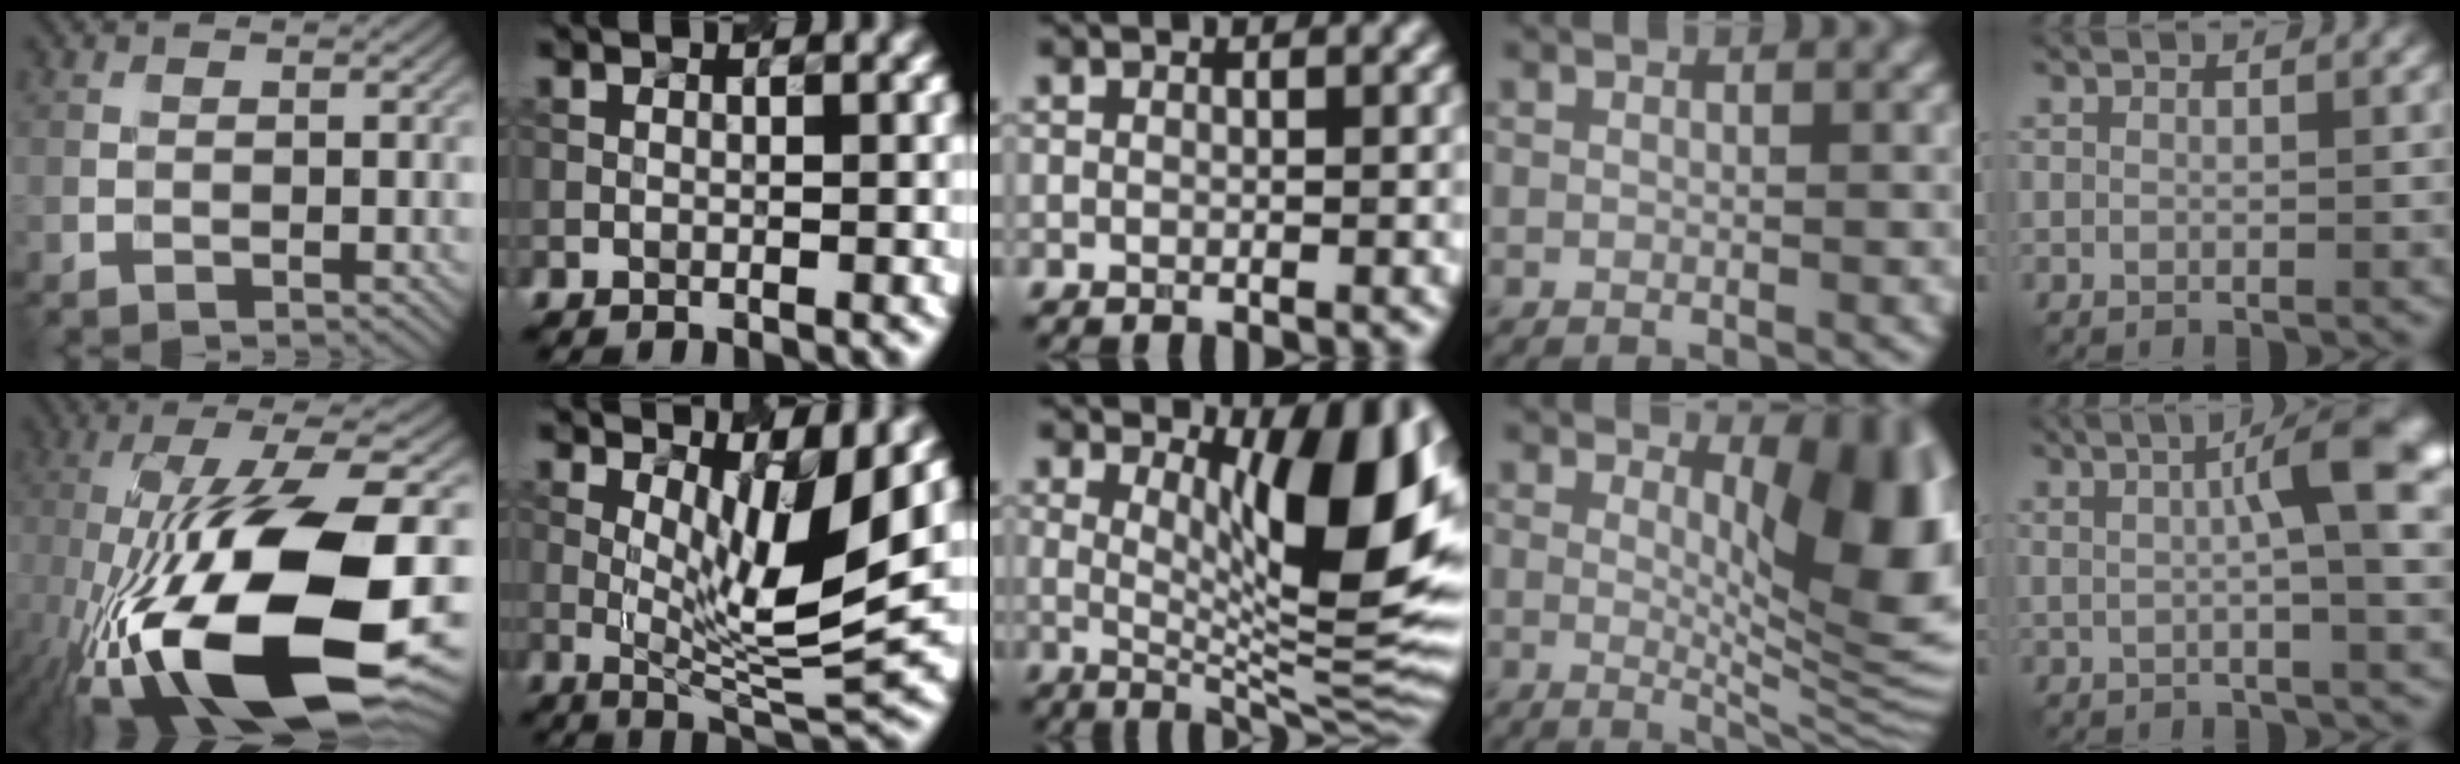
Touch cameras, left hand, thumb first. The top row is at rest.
{"thumb": {"total": 20.0, "force": [-6.6, 7.4, 17.3], "torque": [-0.325, -0.015, -0.110]}, "index": {"total": 6.9, "force": [2.0, 1.6, 6.4], "torque": [-0.108, -0.019, 0.051]}, "middle": {"total": 11.6, "force": [2.6, 3.3, 10.9], "torque": [-0.144, -0.009, 0.054]}, "ring": {"total": 10.5, "force": [2.6, 4.2, 9.3], "torque": [-0.108, -0.008, 0.041]}, "little": {"total": 7.9, "force": [1.7, 1.5, 7.6], "torque": [-0.096, 0.019, 0.022]}}